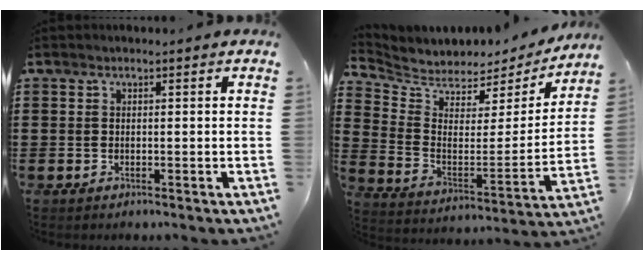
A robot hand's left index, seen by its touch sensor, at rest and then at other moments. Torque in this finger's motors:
{"motor_torque": [1.04, -1.10, 0.17, 0.03]}